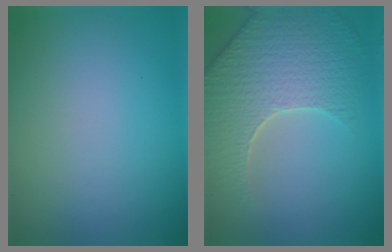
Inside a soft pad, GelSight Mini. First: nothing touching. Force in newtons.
{"total": 6.8, "press": 5.4, "slide": 4.1}